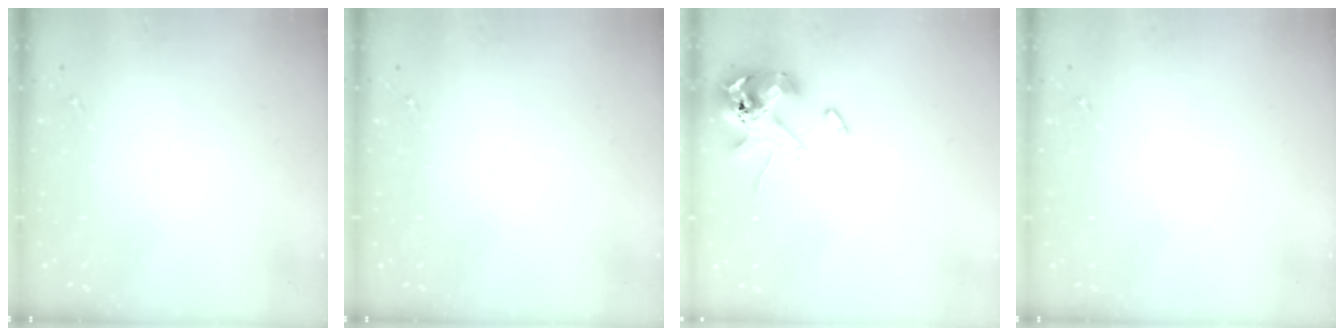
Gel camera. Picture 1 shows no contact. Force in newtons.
{"total": 0.0}
{"total": 13.1, "press": 12.9, "slide": 2.2}
{"total": 0.0}